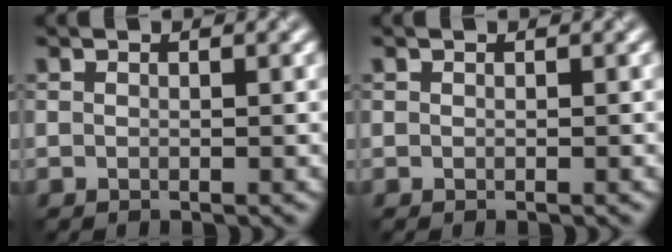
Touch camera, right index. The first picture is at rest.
{"total": 0.0}